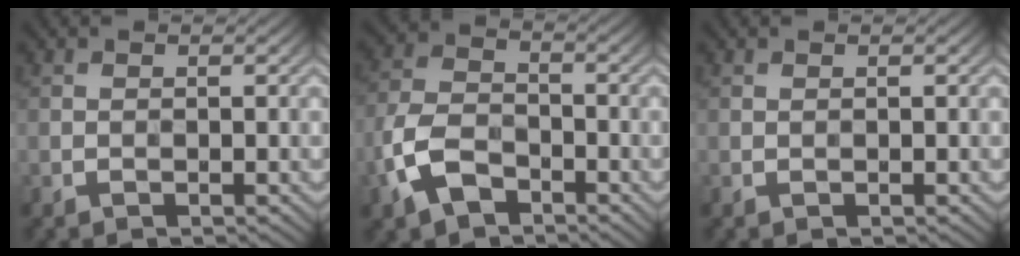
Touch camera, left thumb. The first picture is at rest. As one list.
[{"total": 7.8, "force": [-4.1, 4.5, 4.9], "torque": [-0.121, -0.002, -0.094]}, {"total": 0.0}]